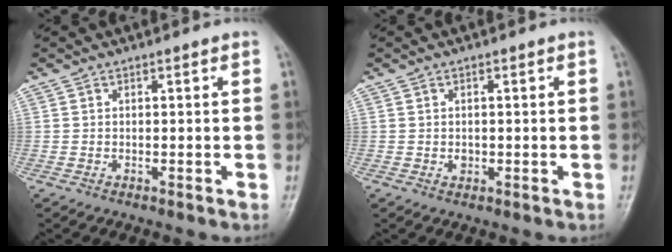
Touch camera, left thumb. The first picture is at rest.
{"total": 1.2, "force": [-0.1, 1.0, 0.7], "torque": [-0.005, 0.001, 0.000]}